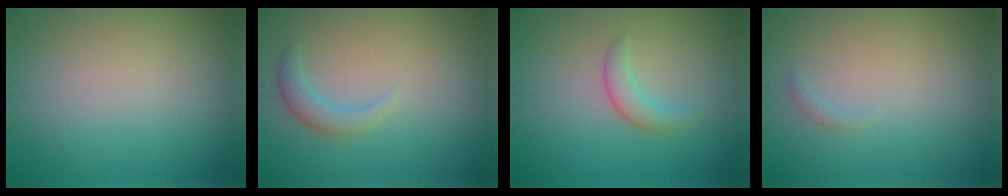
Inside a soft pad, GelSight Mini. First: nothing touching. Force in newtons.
{"total": 1.9, "press": 1.9, "slide": 0.1}
{"total": 1.8, "press": 1.8, "slide": 0.1}
{"total": 0.6, "press": 0.6, "slide": 0.1}